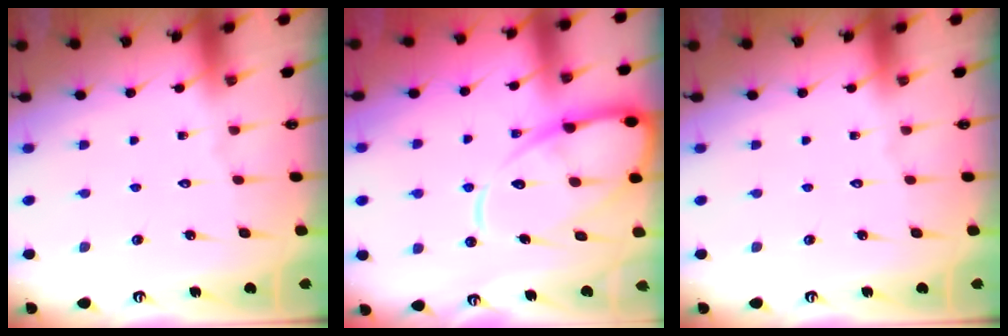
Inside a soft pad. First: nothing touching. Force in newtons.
{"total": 14.8, "press": 14.7, "slide": 1.5}
{"total": 0.0}